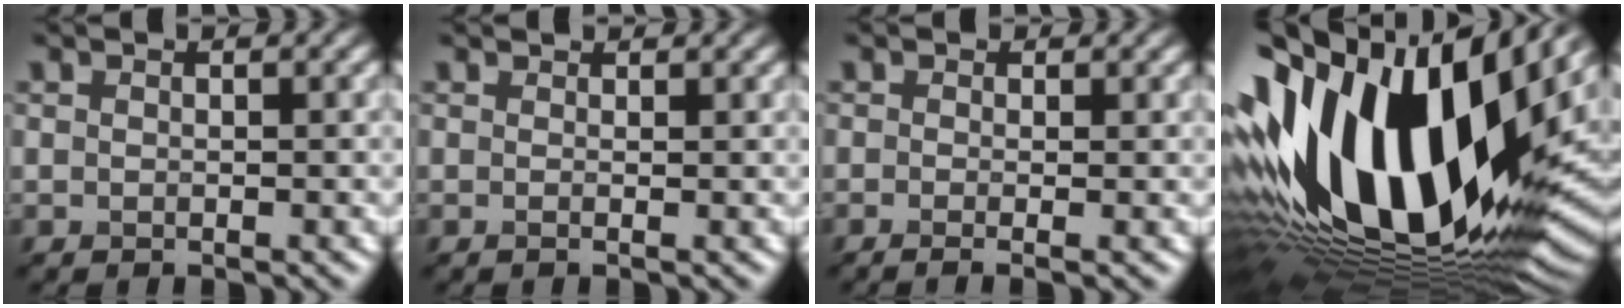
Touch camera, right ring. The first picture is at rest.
{"total": 1.1, "force": [0.8, 0.2, 0.7], "torque": [-0.023, -0.009, 0.000]}
{"total": 2.0, "force": [-0.1, 0.9, 1.8], "torque": [-0.031, -0.007, -0.013]}
{"total": 19.5, "force": [1.6, 10.9, 16.1], "torque": [-0.304, 0.017, 0.010]}